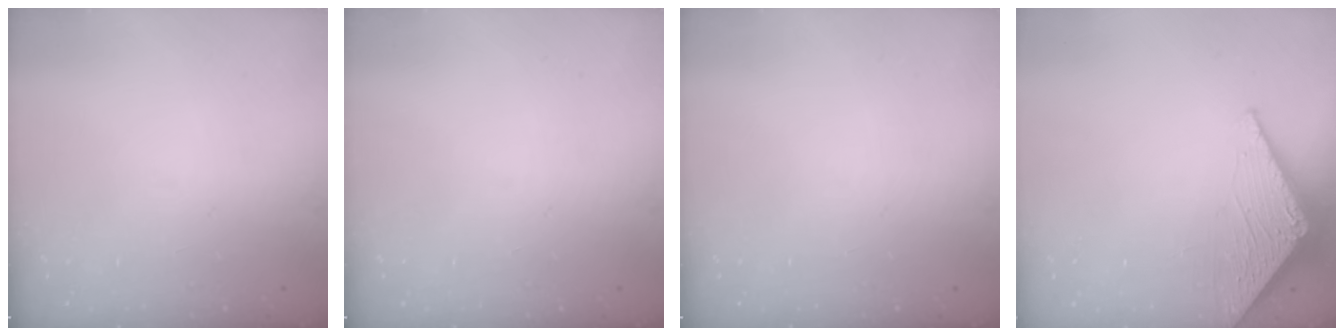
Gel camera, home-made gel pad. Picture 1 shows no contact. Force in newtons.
{"total": 0.0}
{"total": 0.0}
{"total": 2.8, "press": 2.8, "slide": 0.2}